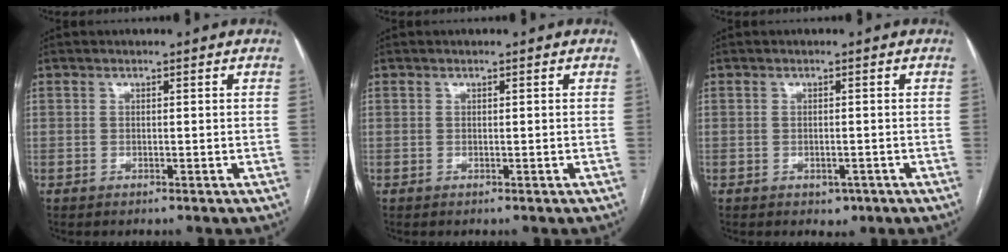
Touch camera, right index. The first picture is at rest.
{"total": 0.0}
{"total": 1.8, "force": [-0.9, 1.2, 0.9], "torque": [-0.007, 0.002, -0.004]}